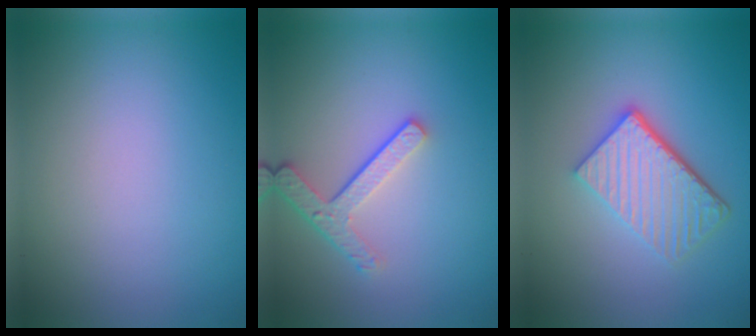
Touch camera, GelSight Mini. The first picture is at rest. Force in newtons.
{"total": 3.3, "press": 2.5, "slide": 2.2}
{"total": 5.2, "press": 3.8, "slide": 3.5}